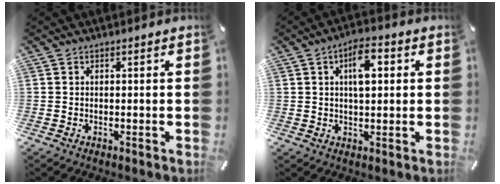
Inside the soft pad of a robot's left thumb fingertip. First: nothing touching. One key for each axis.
{"total": 7.7, "fx": 2.1, "fy": 3.8, "fz": 6.4, "tx": -0.097, "ty": 0.000, "tz": 0.030}